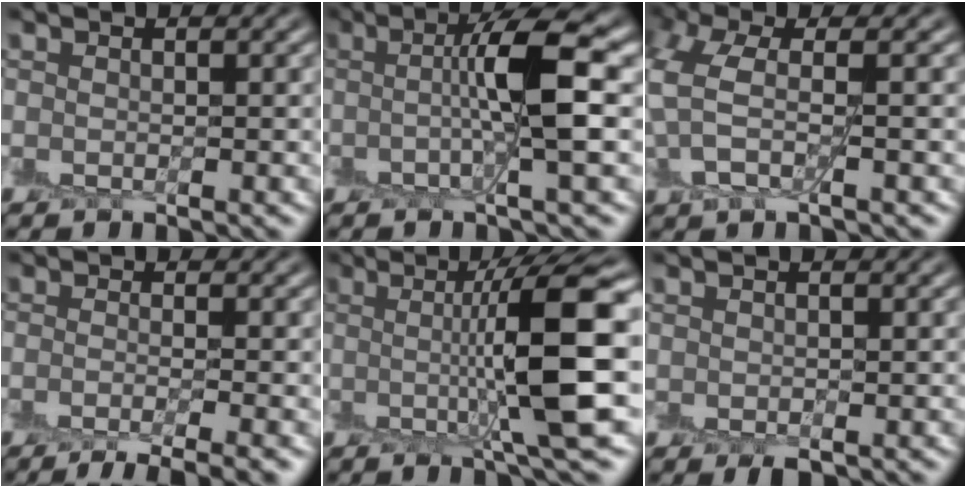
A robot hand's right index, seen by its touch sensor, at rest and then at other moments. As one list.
[{"total": 6.0, "force": [0.3, 0.7, 6.0], "torque": [-0.101, 0.014, 0.002]}, {"total": 4.4, "force": [0.3, 1.7, 4.0], "torque": [-0.095, 0.004, 0.002]}, {"total": 5.1, "force": [-2.6, 1.5, 4.1], "torque": [-0.038, -0.003, -0.046]}, {"total": 9.4, "force": [0.6, 1.6, 9.2], "torque": [-0.120, 0.001, 0.013]}, {"total": 0.9, "force": [-0.4, 0.6, 0.5], "torque": [-0.004, -0.002, 0.000]}]